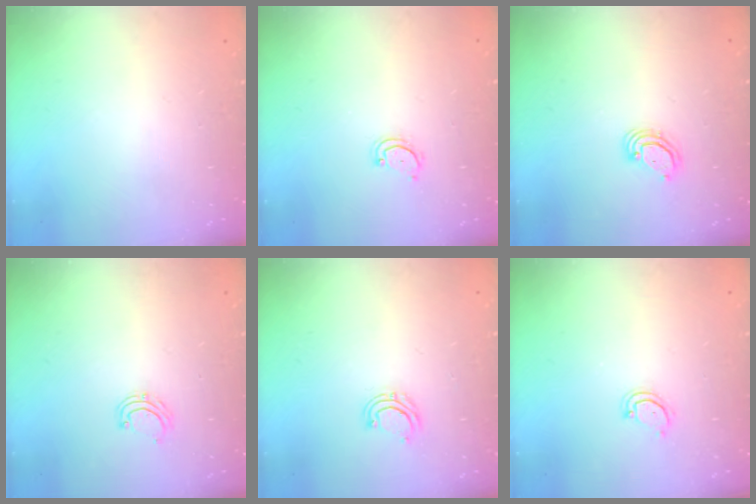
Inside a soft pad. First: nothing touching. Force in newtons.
{"total": 2.8, "press": 2.8, "slide": 0.3}
{"total": 3.2, "press": 3.2, "slide": 0.2}
{"total": 4.6, "press": 4.5, "slide": 0.5}
{"total": 4.7, "press": 4.7, "slide": 0.8}
{"total": 2.5, "press": 2.5, "slide": 0.1}